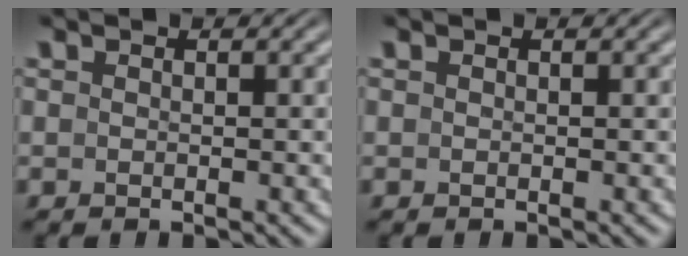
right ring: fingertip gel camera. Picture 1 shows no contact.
{"total": 0.0}